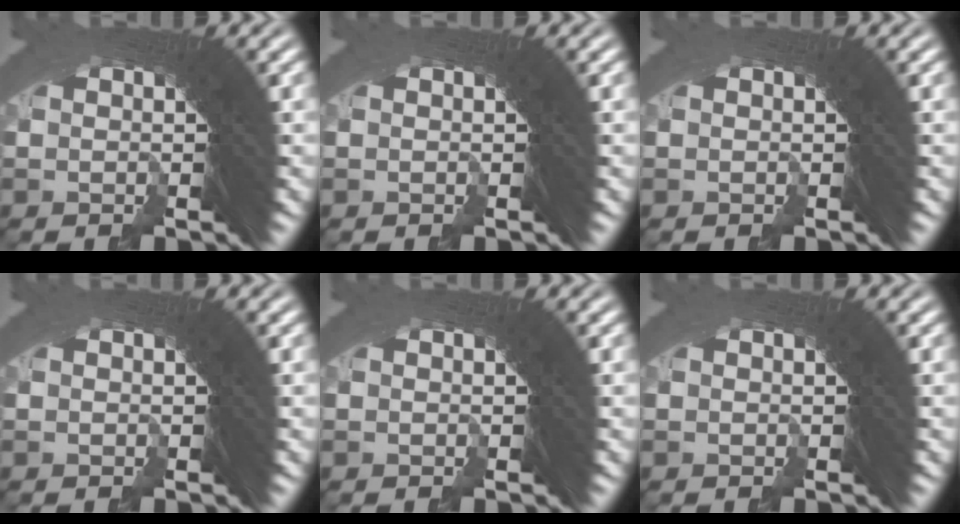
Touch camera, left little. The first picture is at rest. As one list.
[{"total": 0.0}, {"total": 0.0}, {"total": 0.0}, {"total": 0.0}, {"total": 0.0}]